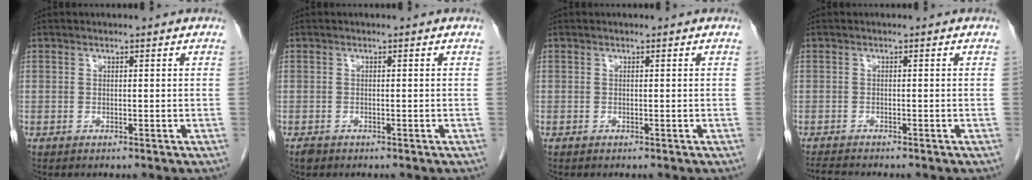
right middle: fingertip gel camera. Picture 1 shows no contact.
{"total": 0.9, "force": [-0.7, 0.5, 0.3], "torque": [-0.013, -0.001, -0.012]}
{"total": 0.0}
{"total": 2.9, "force": [-2.7, 0.1, 0.9], "torque": [-0.017, -0.012, -0.046]}